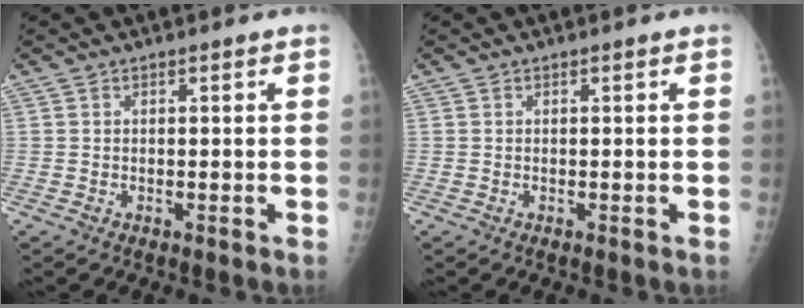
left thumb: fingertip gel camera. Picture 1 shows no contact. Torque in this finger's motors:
{"motor_torque": [0.00, 0.00, 0.00, 0.00, 0.00]}